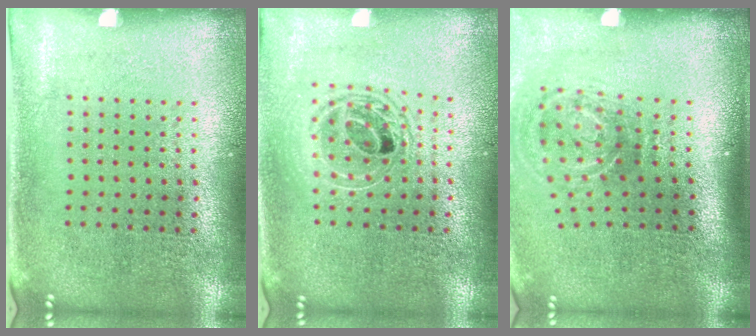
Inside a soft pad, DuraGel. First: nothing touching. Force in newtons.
{"total": 1.7, "press": 1.4, "slide": 1.0}
{"total": 2.0, "press": 1.3, "slide": 1.6}